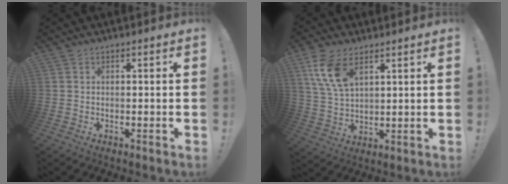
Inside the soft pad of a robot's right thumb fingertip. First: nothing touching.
{"total": 11.0, "force": [5.9, 5.8, 7.2], "torque": [-0.149, -0.016, 0.111]}